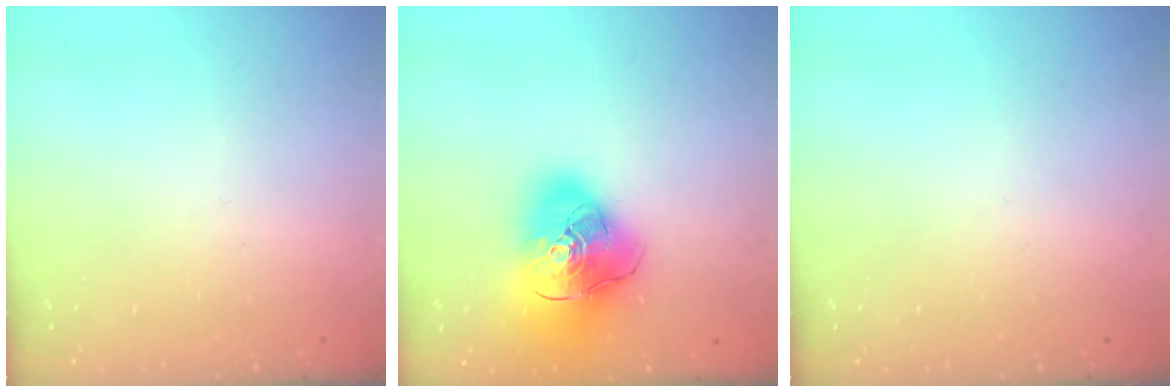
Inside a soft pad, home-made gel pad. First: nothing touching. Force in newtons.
{"total": 22.5, "press": 22.3, "slide": 3.4}
{"total": 0.0}